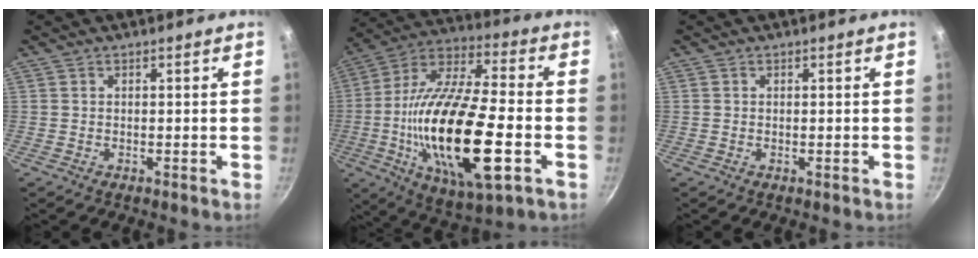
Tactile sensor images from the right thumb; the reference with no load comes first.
{"total": 27.6, "force": [-6.0, 9.8, 25.1], "torque": [-0.466, 0.011, -0.109]}
{"total": 0.0}